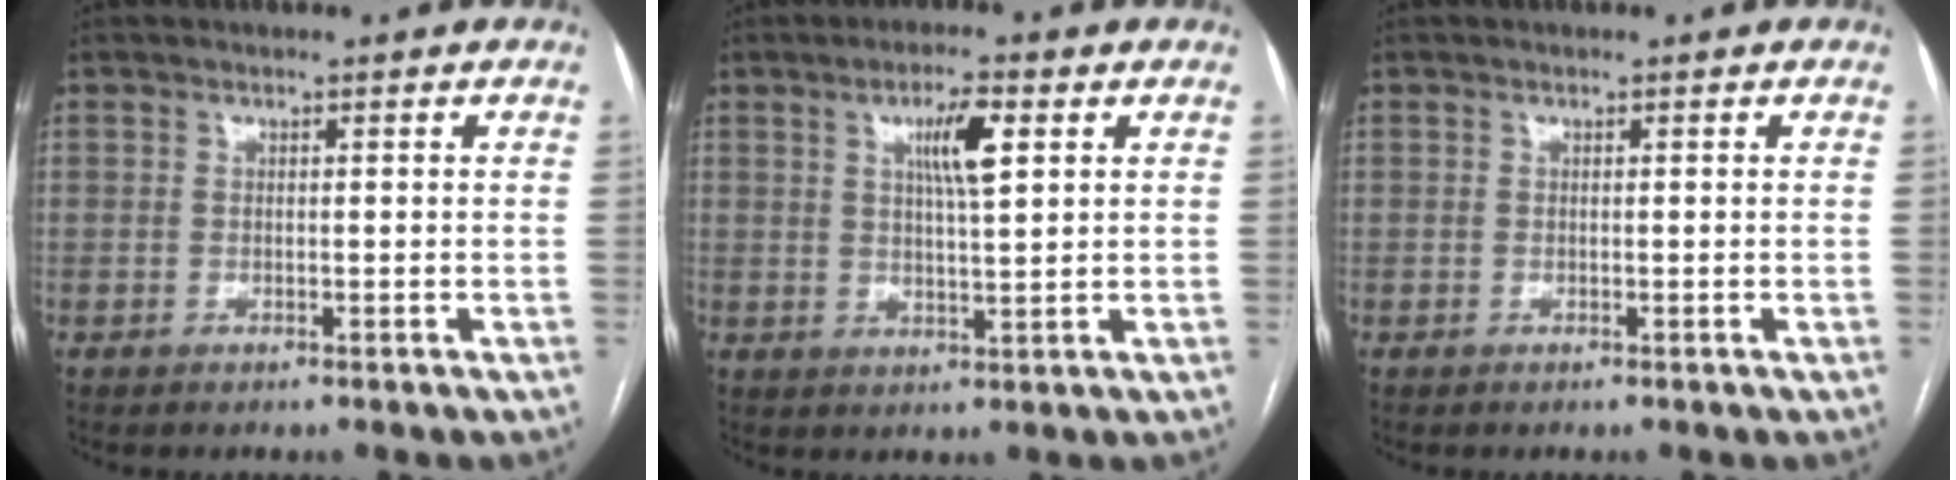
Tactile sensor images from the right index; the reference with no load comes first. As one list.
[{"total": 6.1, "force": [2.3, 0.8, 5.6], "torque": [-0.099, 0.003, 0.040]}, {"total": 0.0}]